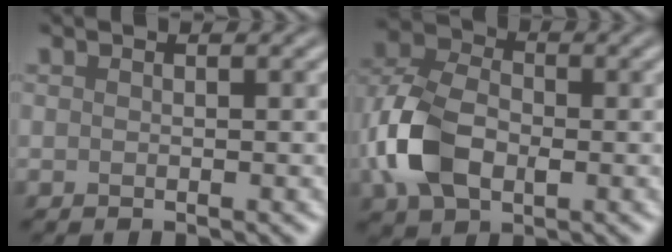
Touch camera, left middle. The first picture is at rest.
{"total": 7.7, "force": [-1.8, 5.2, 5.4], "torque": [-0.121, 0.009, -0.049]}